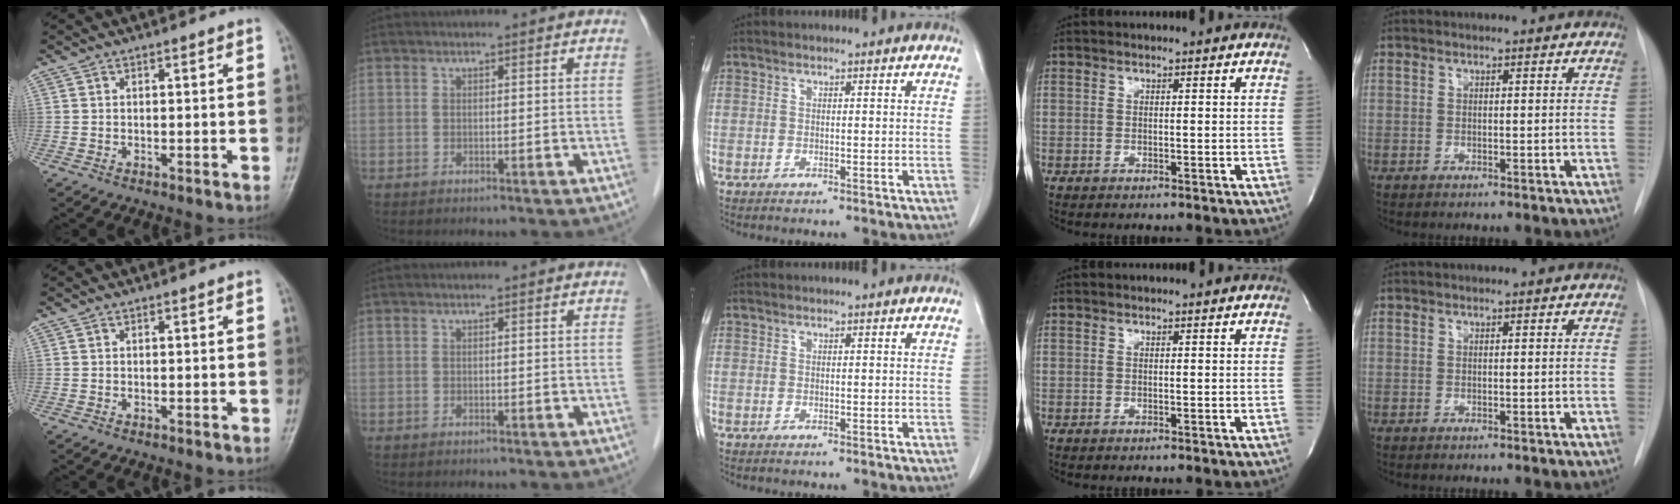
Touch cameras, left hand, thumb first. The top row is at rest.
{}